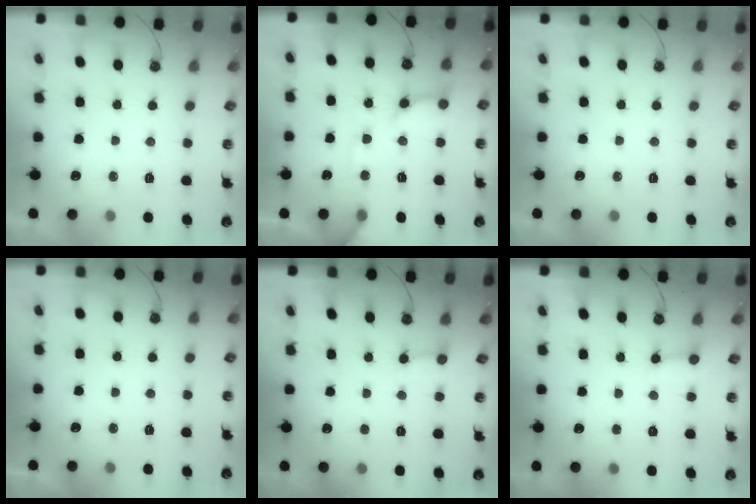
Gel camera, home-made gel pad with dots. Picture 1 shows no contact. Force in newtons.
{"total": 11.8, "press": 11.7, "slide": 1.7}
{"total": 0.0}
{"total": 0.0}
{"total": 2.5, "press": 2.5, "slide": 0.1}
{"total": 2.5, "press": 2.5, "slide": 0.4}